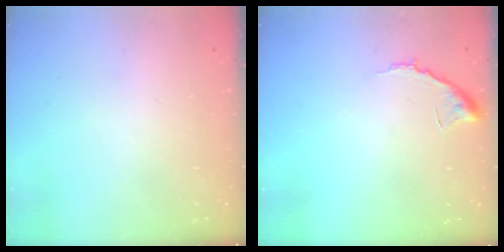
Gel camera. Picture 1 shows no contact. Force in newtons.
{"total": 6.9, "press": 6.9, "slide": 0.6}